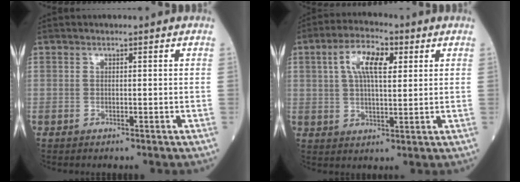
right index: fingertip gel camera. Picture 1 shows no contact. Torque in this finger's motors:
{"motor_torque": [0.50, -0.09, 0.27, 0.13]}